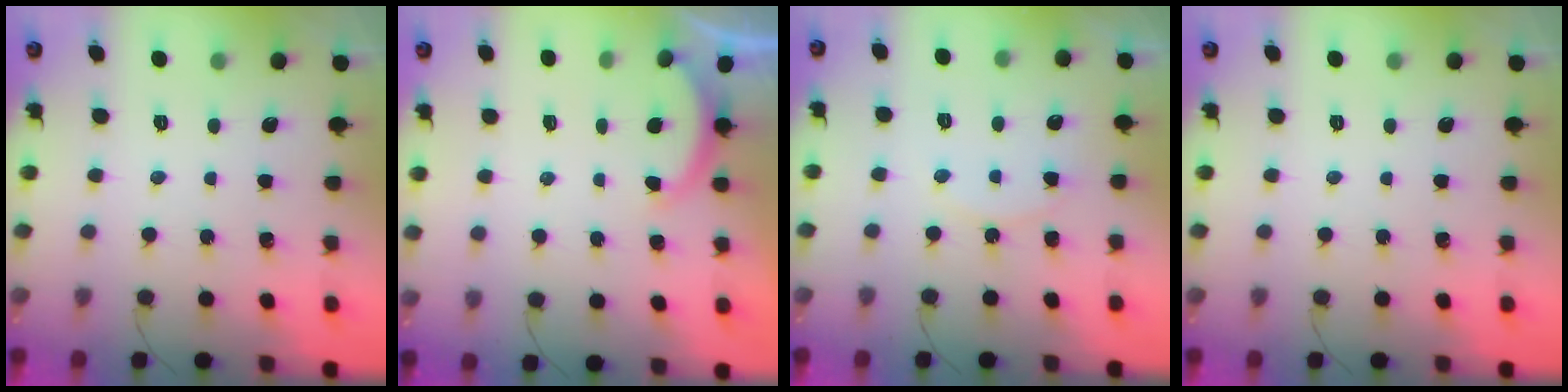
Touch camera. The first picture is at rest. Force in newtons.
{"total": 1.9, "press": 1.8, "slide": 0.5}
{"total": 7.5, "press": 7.5, "slide": 0.5}
{"total": 0.0}